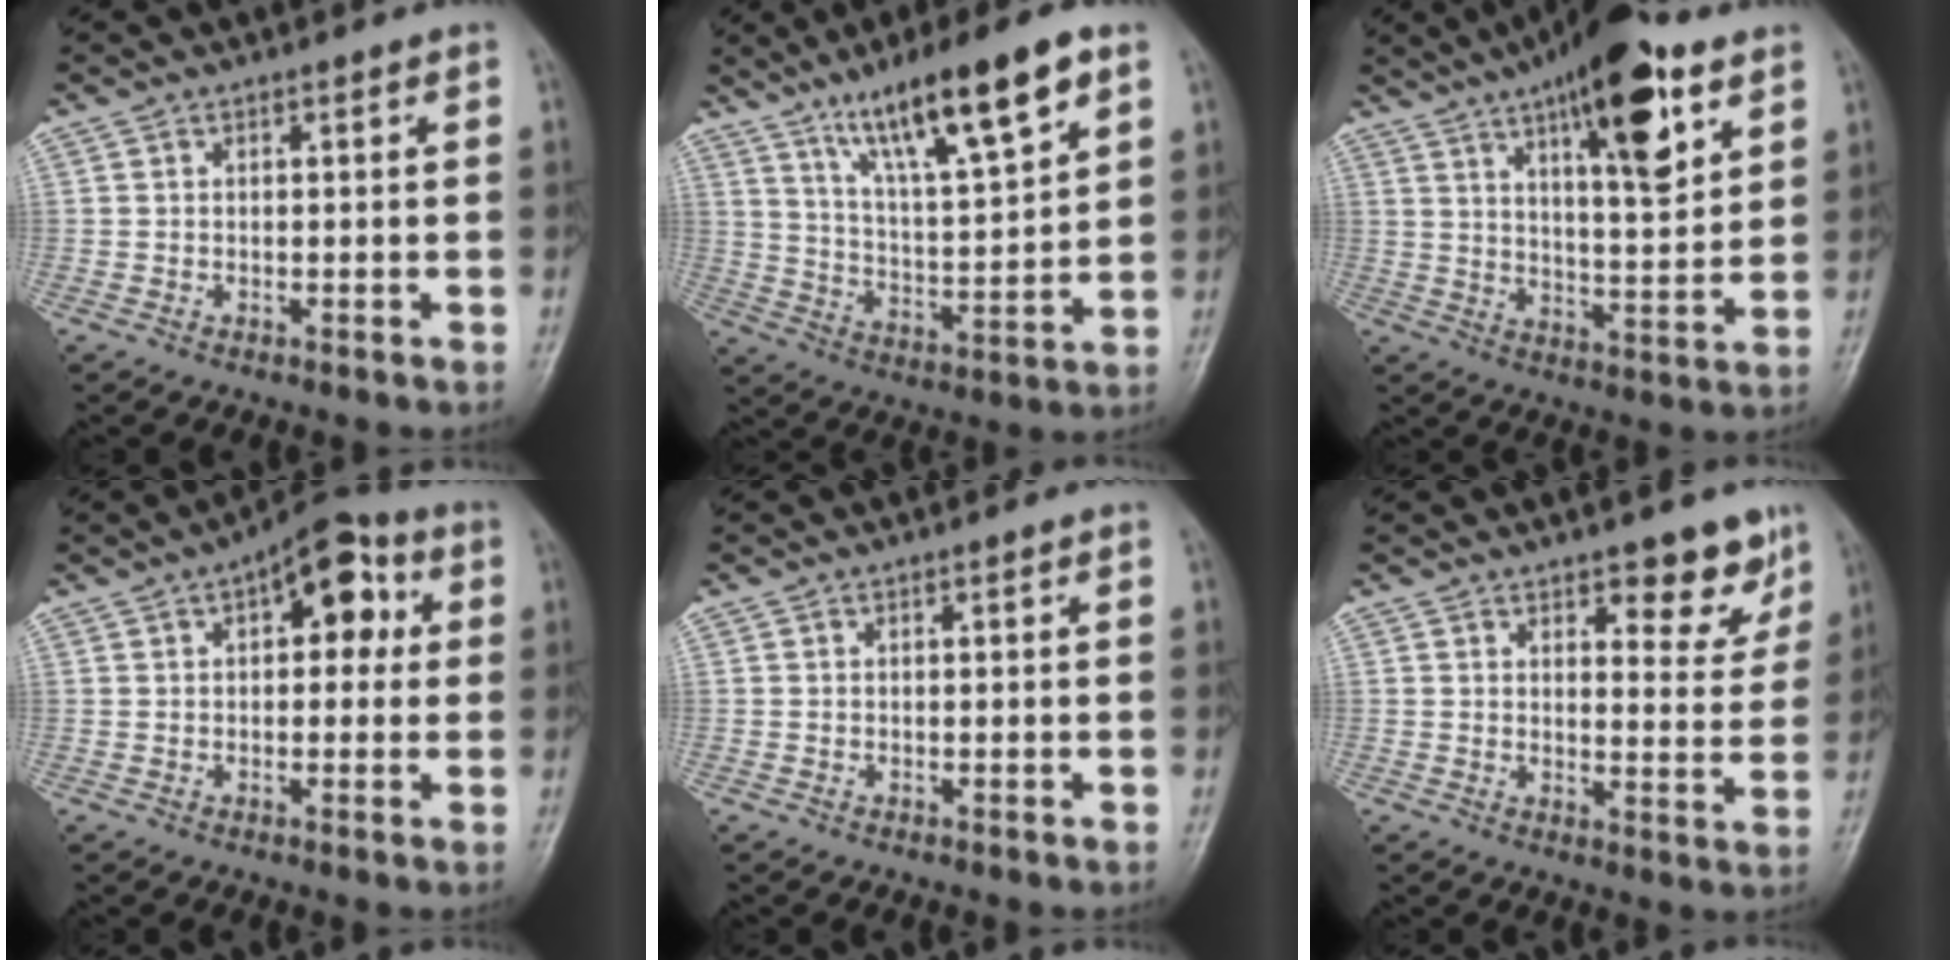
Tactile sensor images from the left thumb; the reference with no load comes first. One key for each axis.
{"total": 17.2, "fx": 10.5, "fy": 3.2, "fz": 13.2, "tx": -0.211, "ty": -0.044, "tz": 0.190}
{"total": 18.2, "fx": 9.5, "fy": 5.7, "fz": 14.5, "tx": -0.197, "ty": -0.035, "tz": 0.147}
{"total": 10.2, "fx": 3.0, "fy": 5.4, "fz": 8.1, "tx": -0.069, "ty": 0.018, "tz": 0.027}
{"total": 0.0}
{"total": 7.4, "fx": 5.1, "fy": 3.3, "fz": 4.3, "tx": -0.018, "ty": -0.033, "tz": 0.065}